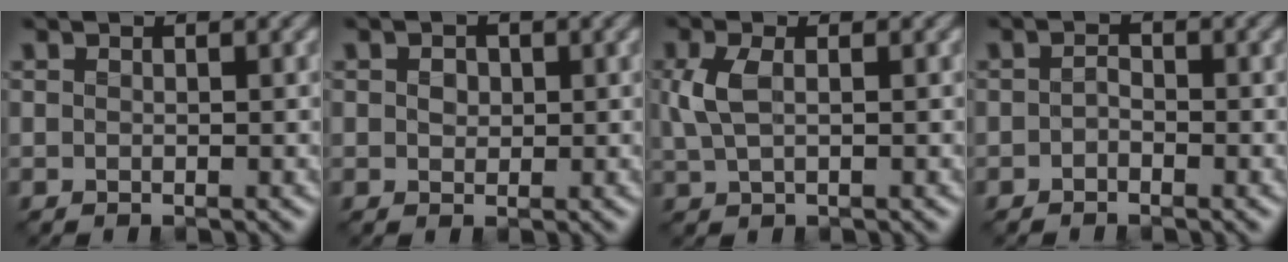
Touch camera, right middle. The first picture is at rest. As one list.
[{"total": 1.4, "force": [0.1, 1.2, 0.7], "torque": [-0.015, -0.001, 0.000]}, {"total": 2.6, "force": [0.2, 1.3, 2.3], "torque": [-0.058, 0.000, 0.005]}, {"total": 1.1, "force": [-0.7, 0.6, 0.6], "torque": [-0.013, -0.003, -0.018]}]